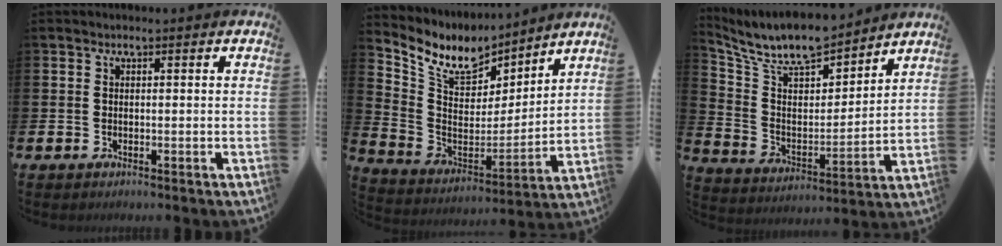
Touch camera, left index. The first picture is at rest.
{"total": 9.8, "force": [8.4, 4.2, 2.5], "torque": [-0.093, -0.060, 0.150]}
{"total": 9.3, "force": [8.5, 2.6, 2.5], "torque": [-0.085, -0.067, 0.147]}